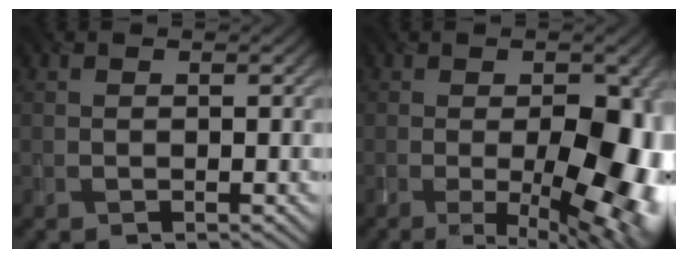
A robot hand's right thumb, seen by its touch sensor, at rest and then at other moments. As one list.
[{"total": 13.5, "force": [-2.4, 5.6, 12.0], "torque": [-0.142, -0.022, -0.012]}]